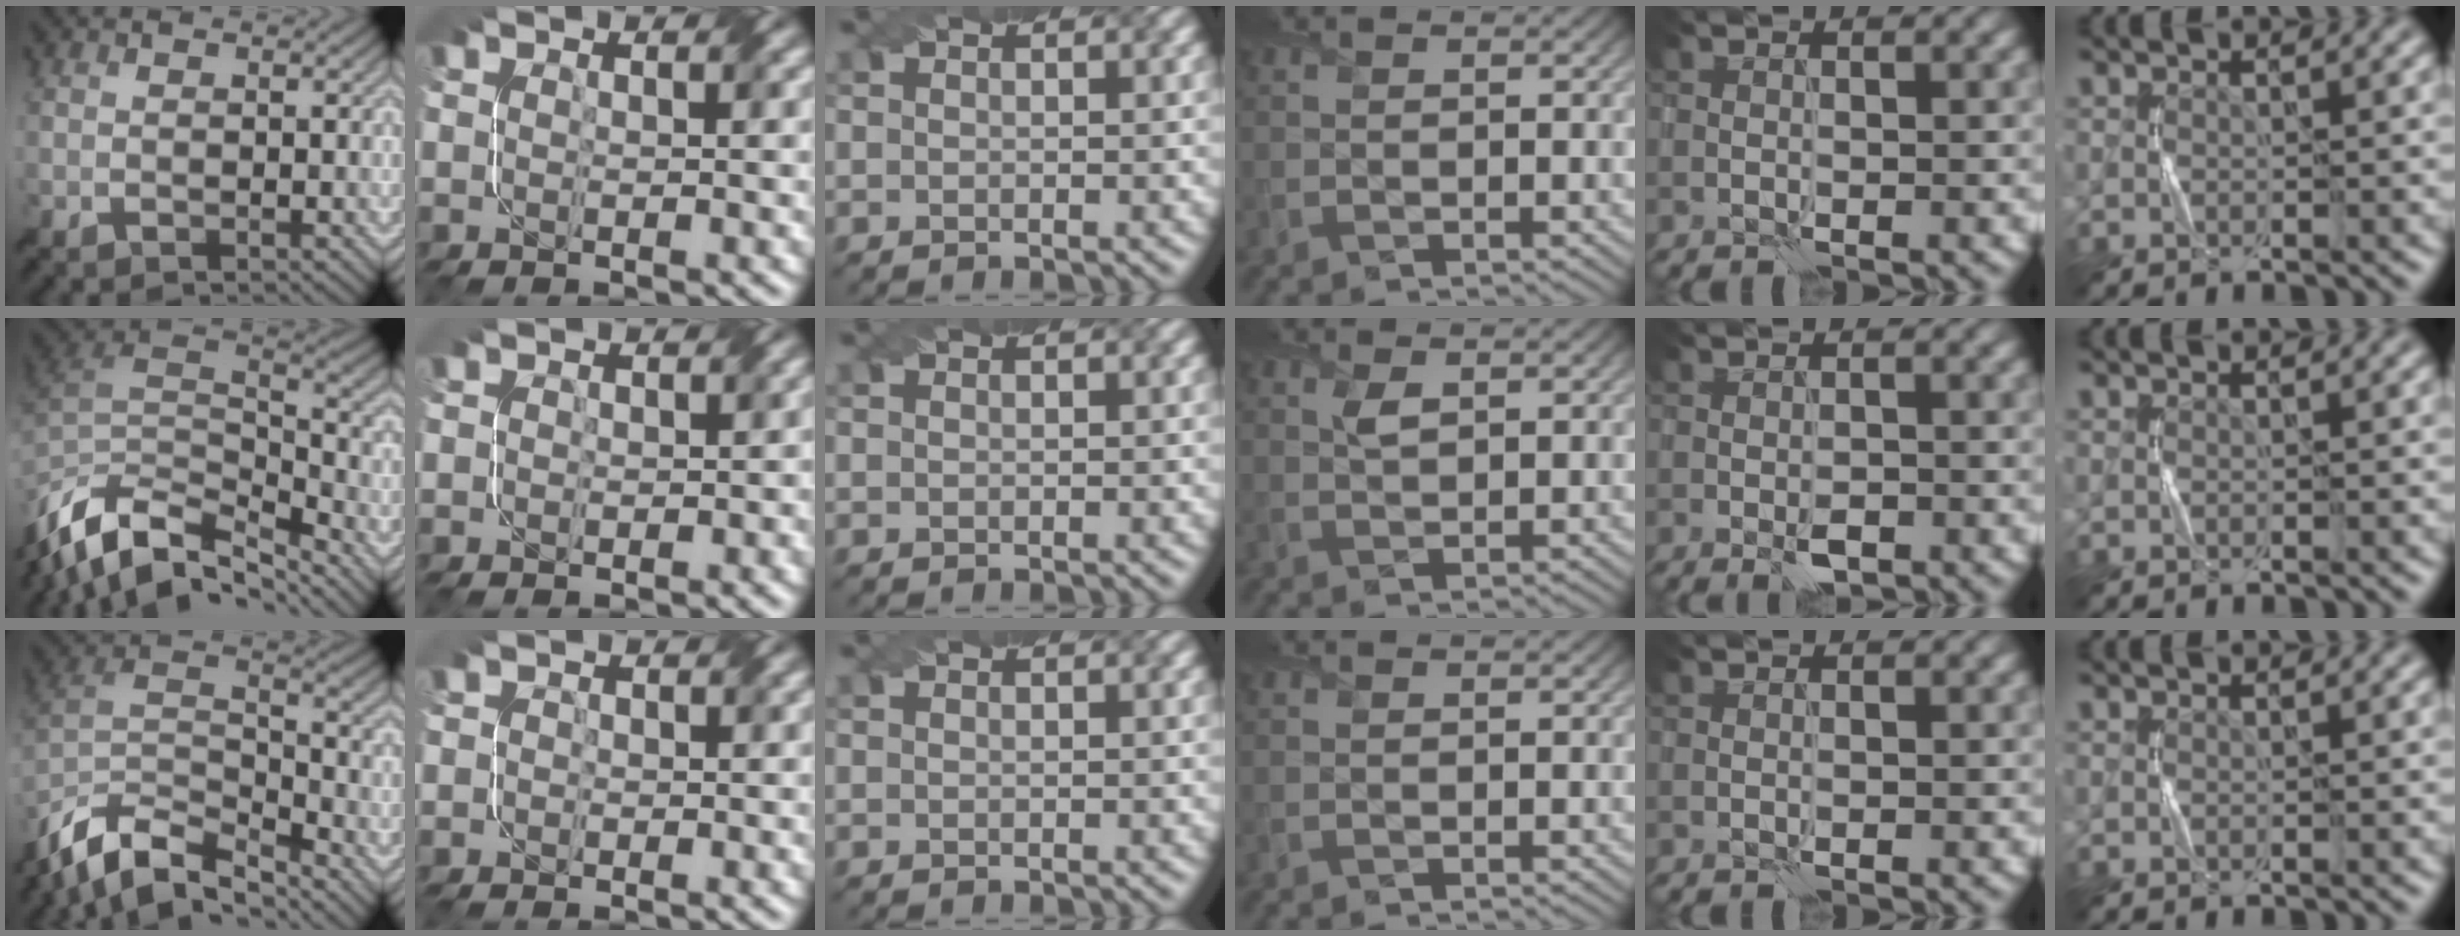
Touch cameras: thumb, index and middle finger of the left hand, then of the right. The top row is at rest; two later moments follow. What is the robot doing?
{"motion": "twist", "object": "screw"}